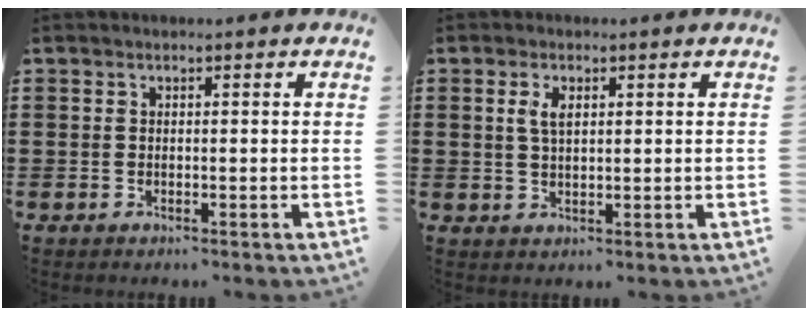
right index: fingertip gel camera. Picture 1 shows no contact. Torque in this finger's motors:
{"motor_torque": [0.46, -0.03, 0.15, 0.07]}